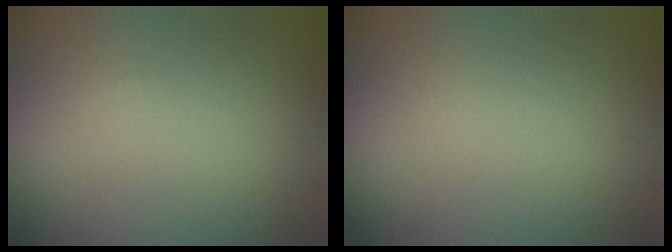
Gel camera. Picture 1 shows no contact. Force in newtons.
{"total": 0.0}